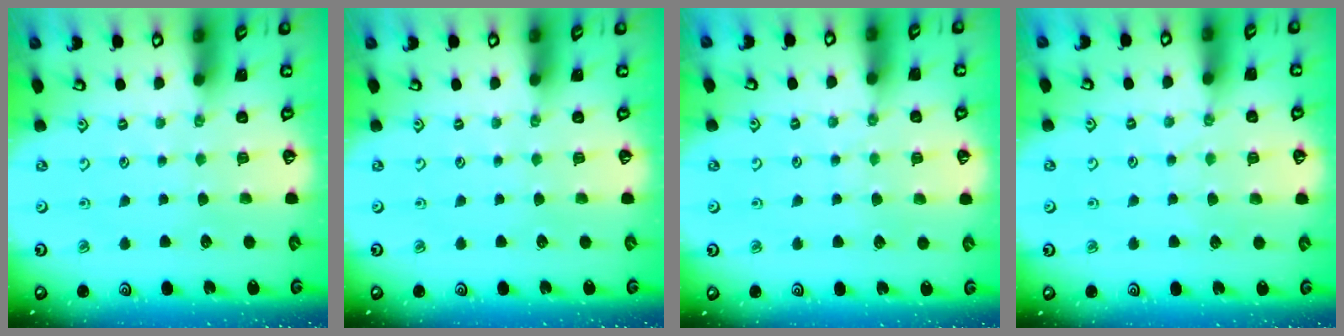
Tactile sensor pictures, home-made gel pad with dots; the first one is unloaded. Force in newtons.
{"total": 0.0}
{"total": 3.7, "press": 3.6, "slide": 0.4}
{"total": 3.9, "press": 3.9, "slide": 0.6}